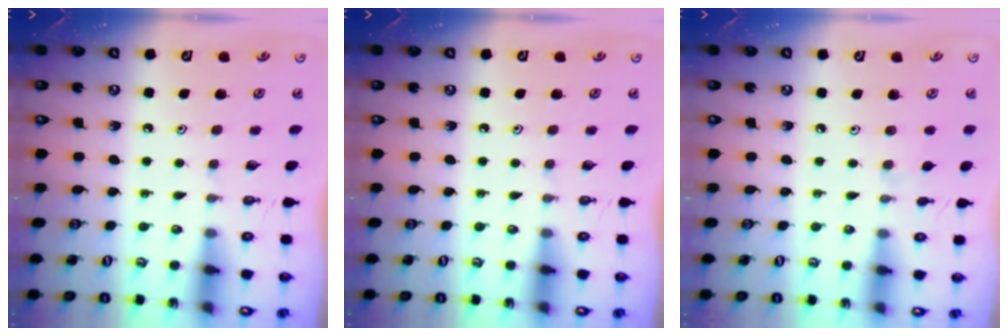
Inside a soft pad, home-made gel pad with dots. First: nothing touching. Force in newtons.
{"total": 0.0}
{"total": 2.9, "press": 2.9, "slide": 0.4}